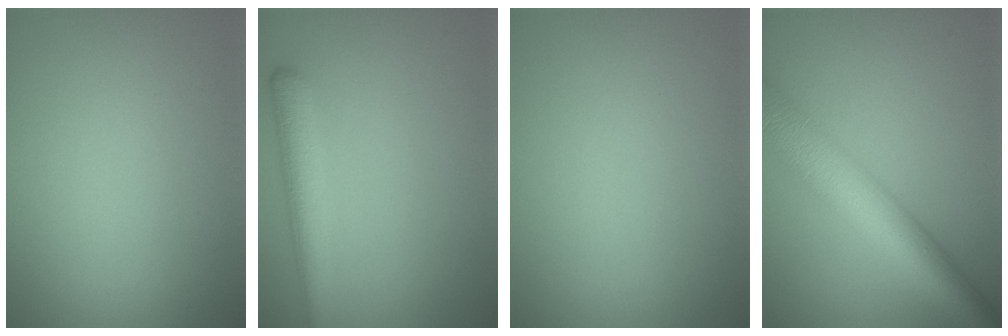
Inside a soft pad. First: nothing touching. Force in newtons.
{"total": 3.3, "press": 3.3, "slide": 0.1}
{"total": 0.0}
{"total": 8.4, "press": 8.4, "slide": 0.4}